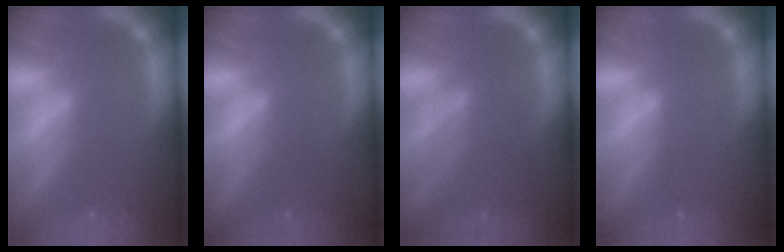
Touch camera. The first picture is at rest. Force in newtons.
{"total": 2.0}
{"total": 5.6}
{"total": 0.0}